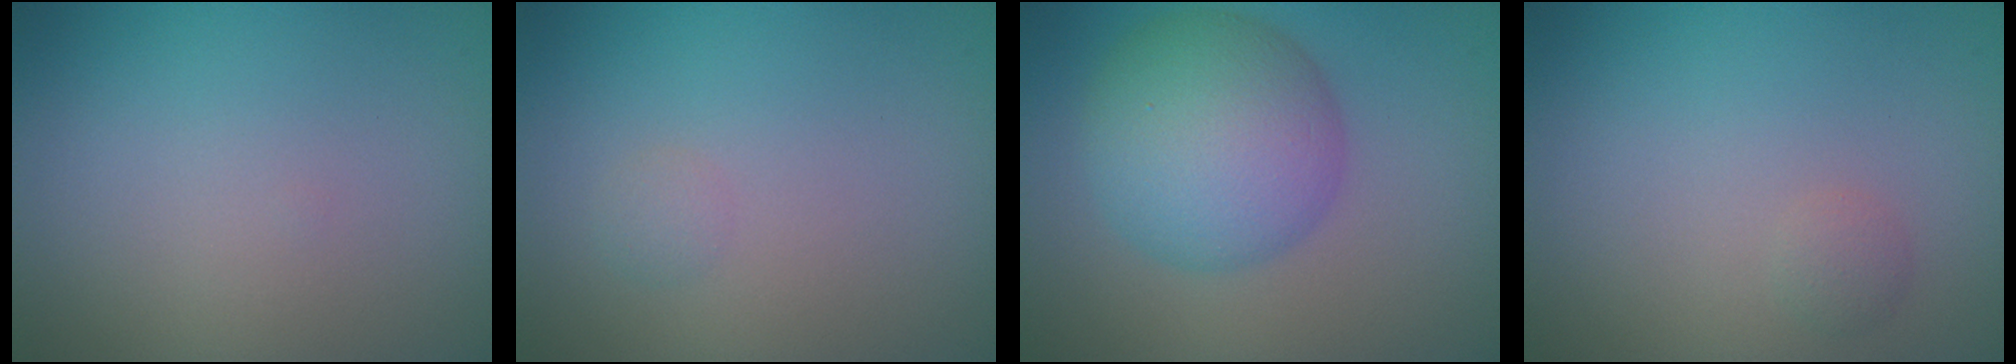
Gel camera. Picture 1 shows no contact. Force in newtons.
{"total": 0.7, "press": 0.7, "slide": 0.0}
{"total": 7.4, "press": 7.4, "slide": 0.1}
{"total": 0.8, "press": 0.8, "slide": 0.1}